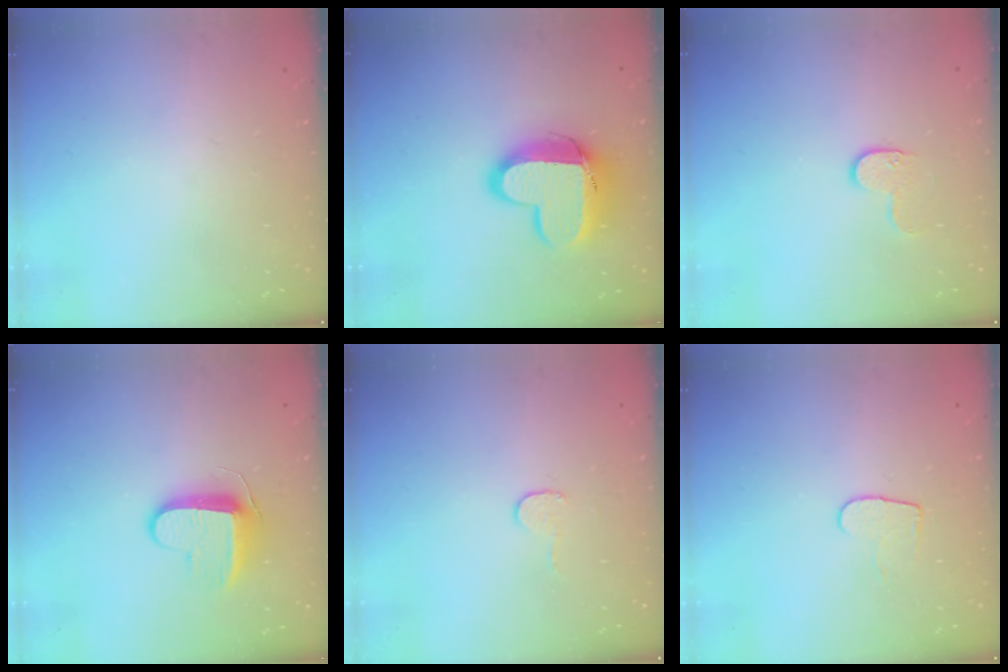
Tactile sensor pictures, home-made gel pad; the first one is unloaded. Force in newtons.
{"total": 14.3, "press": 14.3, "slide": 1.2}
{"total": 5.6, "press": 5.6, "slide": 0.5}
{"total": 9.2, "press": 9.2, "slide": 0.9}
{"total": 3.7, "press": 3.6, "slide": 0.3}
{"total": 6.3, "press": 6.3, "slide": 0.6}